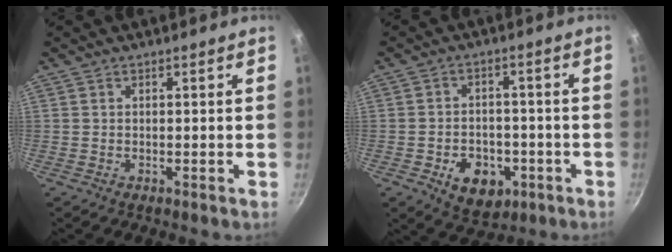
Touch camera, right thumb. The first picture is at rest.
{"total": 8.8, "force": [-3.4, 6.3, 5.2], "torque": [-0.047, 0.019, -0.043]}